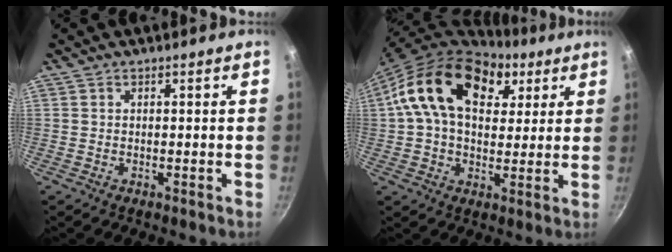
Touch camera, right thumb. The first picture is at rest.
{"total": 20.5, "force": [7.3, 13.4, 13.7], "torque": [-0.213, 0.003, 0.108]}